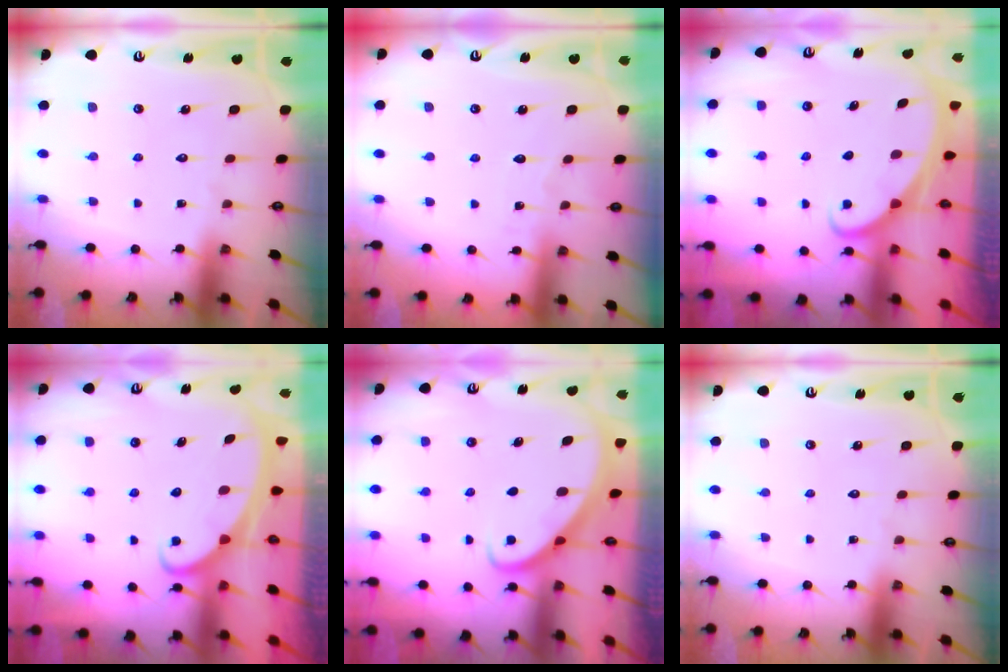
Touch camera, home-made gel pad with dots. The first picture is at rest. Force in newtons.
{"total": 3.1, "press": 3.1, "slide": 0.3}
{"total": 1.6, "press": 1.6, "slide": 0.1}
{"total": 2.1, "press": 2.1, "slide": 0.3}
{"total": 2.8, "press": 2.8, "slide": 0.2}
{"total": 0.0}